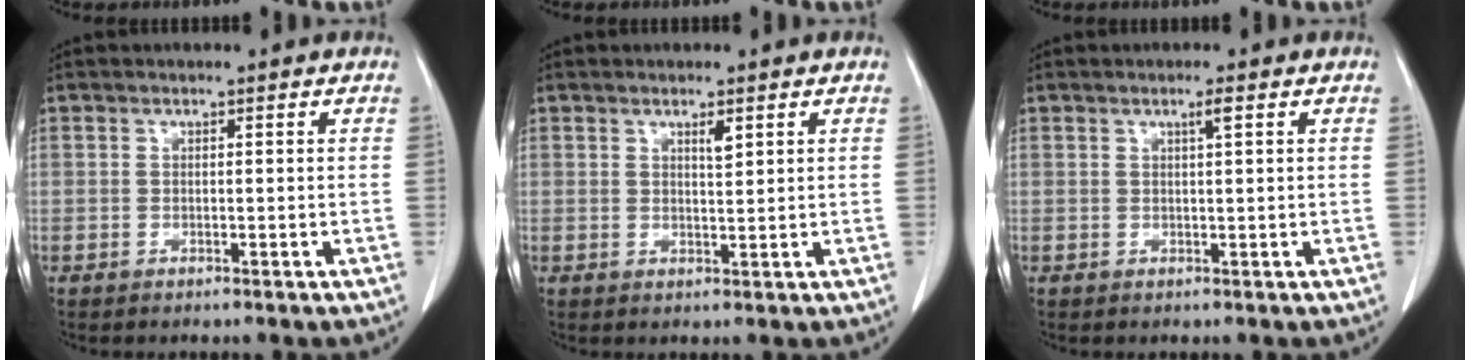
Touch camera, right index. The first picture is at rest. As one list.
[{"total": 2.2, "force": [1.2, 0.6, 1.8], "torque": [-0.035, -0.002, 0.023]}, {"total": 1.7, "force": [0.8, 0.2, 1.5], "torque": [-0.029, 0.000, 0.016]}]